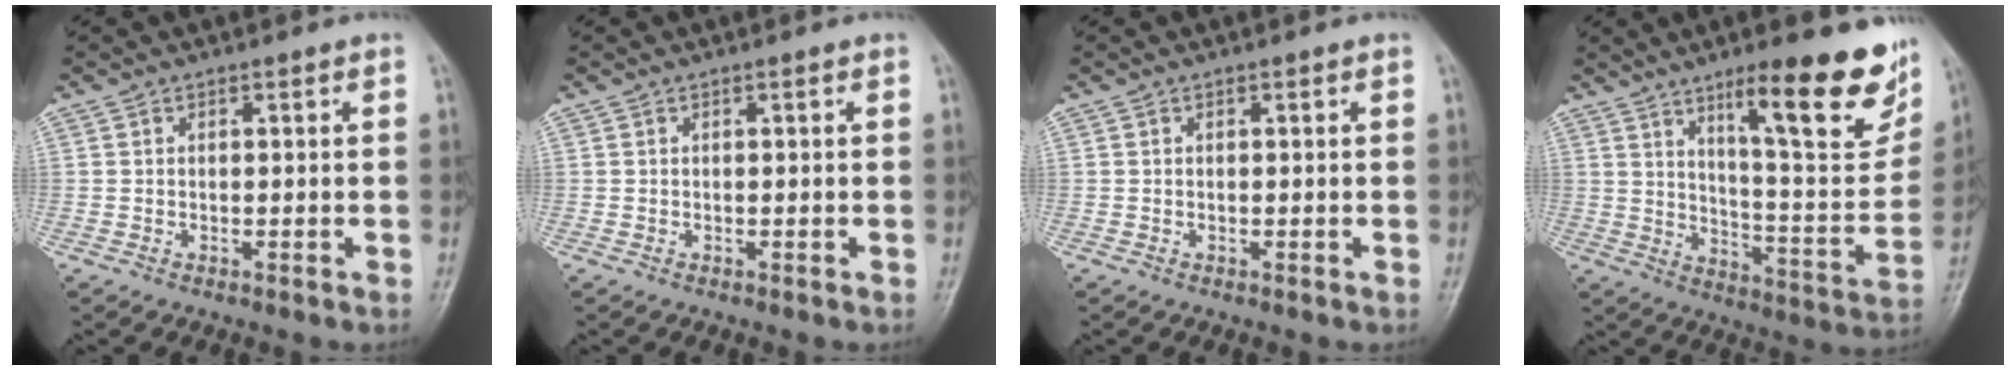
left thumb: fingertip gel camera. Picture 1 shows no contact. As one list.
[{"total": 0.0}, {"total": 0.0}, {"total": 22.2, "force": [13.1, 5.1, 17.2], "torque": [-0.201, -0.067, 0.197]}]